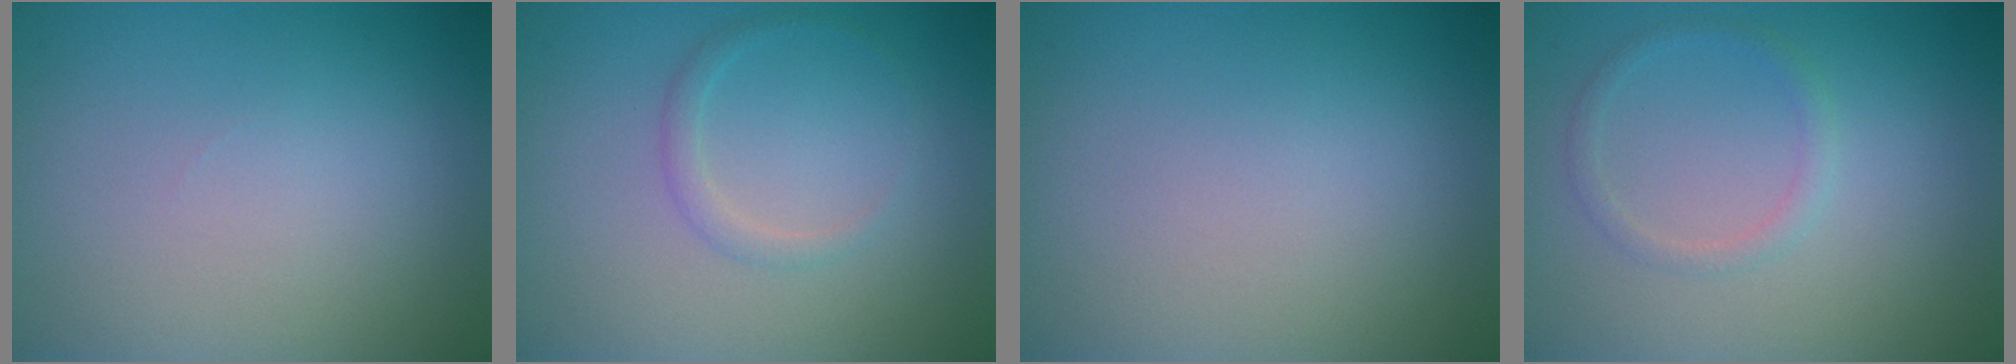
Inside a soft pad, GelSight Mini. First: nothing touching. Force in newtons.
{"total": 1.2, "press": 1.2, "slide": 0.2}
{"total": 0.0}
{"total": 1.2, "press": 1.2, "slide": 0.0}